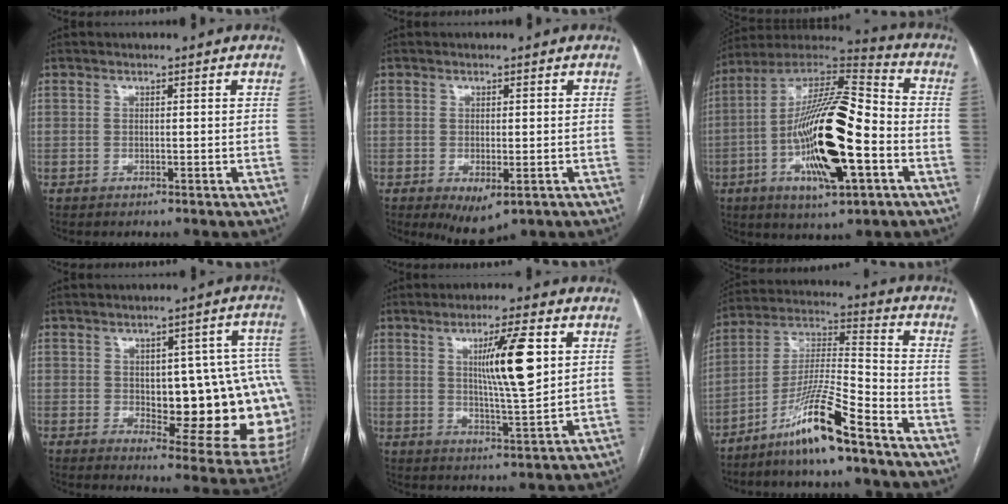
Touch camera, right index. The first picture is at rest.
{"total": 5.0, "force": [-2.2, 2.1, 4.0], "torque": [-0.055, -0.013, -0.021]}
{"total": 22.6, "force": [-5.4, 4.9, 21.4], "torque": [-0.402, -0.007, -0.091]}
{"total": 21.0, "force": [-1.2, 6.9, 19.8], "torque": [-0.159, 0.027, 0.009]}
{"total": 10.0, "force": [2.9, 0.5, 9.6], "torque": [-0.157, -0.005, 0.048]}
{"total": 12.8, "force": [-9.1, -0.6, 8.9], "torque": [-0.175, 0.003, -0.168]}